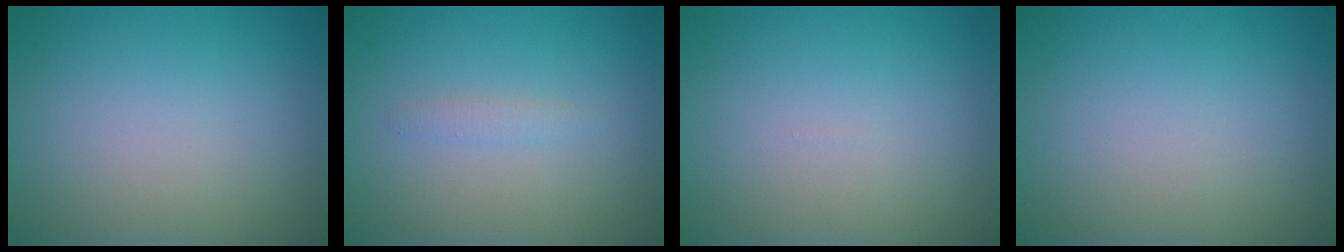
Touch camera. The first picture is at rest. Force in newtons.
{"total": 0.9, "press": 0.9, "slide": 0.0}
{"total": 0.0}
{"total": 0.0}